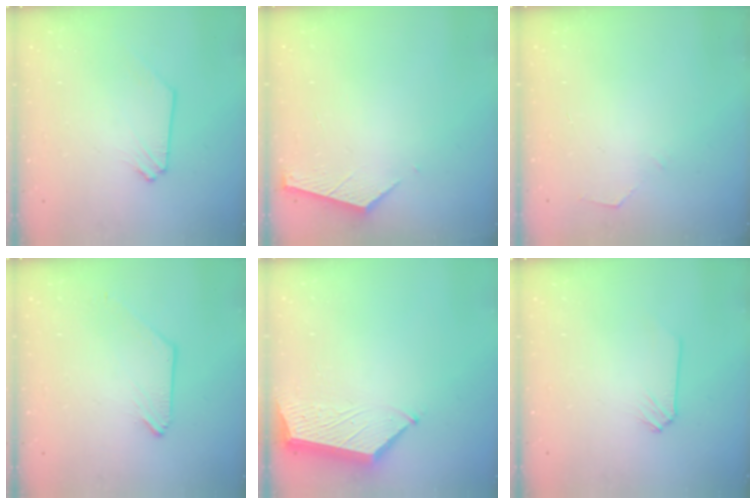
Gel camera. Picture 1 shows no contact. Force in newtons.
{"total": 2.4, "press": 2.4, "slide": 0.3}
{"total": 2.2, "press": 2.2, "slide": 0.3}
{"total": 0.0}
{"total": 6.3, "press": 6.3, "slide": 0.1}
{"total": 0.0}